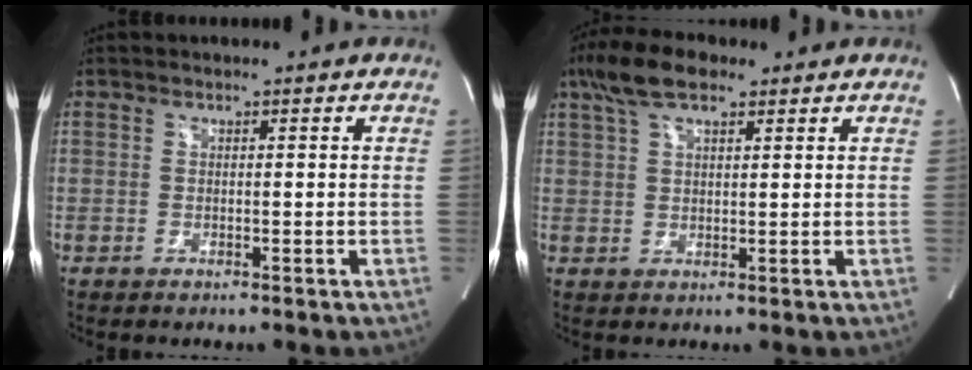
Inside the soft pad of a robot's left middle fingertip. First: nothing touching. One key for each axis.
{"total": 7.6, "fx": 5.0, "fy": 2.6, "fz": 5.1, "tx": -0.107, "ty": 0.025, "tz": 0.093}